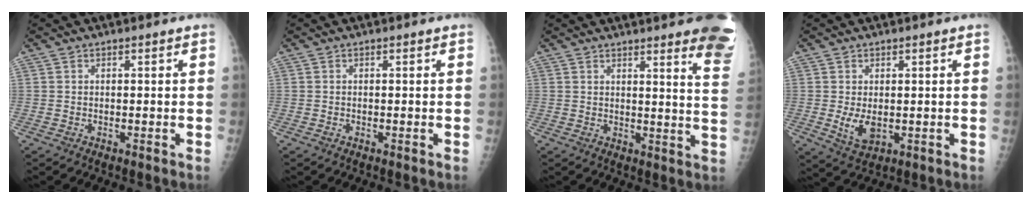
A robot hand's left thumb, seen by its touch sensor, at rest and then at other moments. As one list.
[{"total": 0.0}, {"total": 13.7, "force": [10.5, 1.2, 8.7], "torque": [-0.078, -0.073, 0.105]}, {"total": 4.5, "force": [-0.1, 2.6, 3.7], "torque": [-0.064, -0.013, 0.009]}]